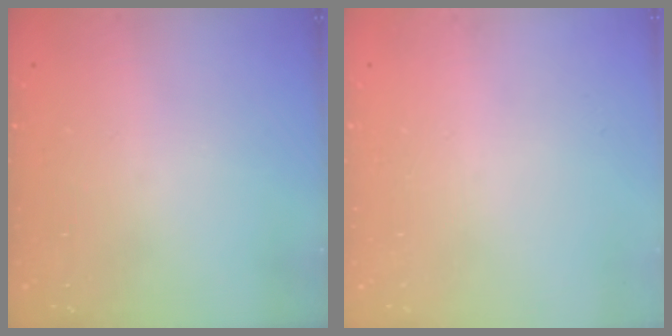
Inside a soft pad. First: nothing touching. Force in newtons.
{"total": 0.0}